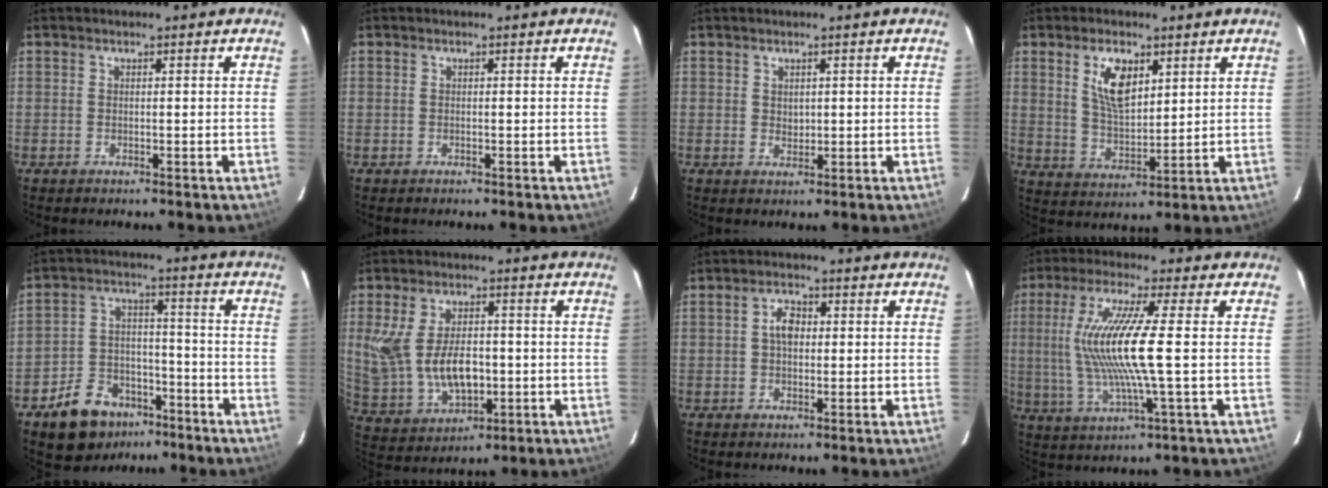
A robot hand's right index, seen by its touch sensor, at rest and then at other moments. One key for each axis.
{"total": 0.0}
{"total": 1.6, "fx": 0.6, "fy": 1.3, "fz": 0.8, "tx": -0.009, "ty": 0.002, "tz": 0.014}
{"total": 8.5, "fx": 3.9, "fy": 4.1, "fz": 6.4, "tx": -0.118, "ty": 0.005, "tz": 0.080}
{"total": 12.5, "fx": -8.3, "fy": 8.0, "fz": 4.9, "tx": -0.108, "ty": 0.025, "tz": -0.118}
{"total": 14.4, "fx": -0.3, "fy": 8.5, "fz": 11.7, "tx": -0.245, "ty": -0.005, "tz": 0.018}
{"total": 3.7, "fx": 0.3, "fy": 2.5, "fz": 2.7, "tx": -0.048, "ty": 0.012, "tz": 0.006}
{"total": 14.1, "fx": 0.5, "fy": 0.8, "fz": 14.0, "tx": -0.275, "ty": -0.005, "tz": 0.014}